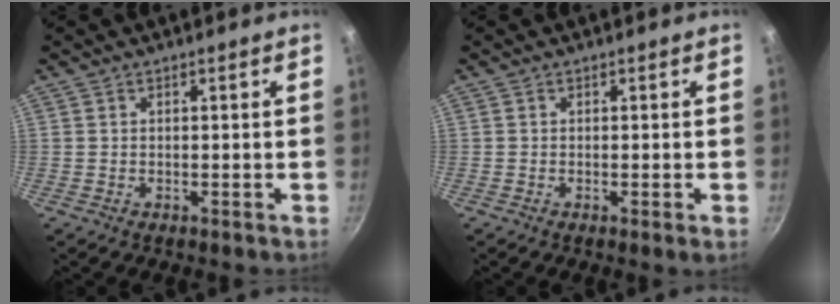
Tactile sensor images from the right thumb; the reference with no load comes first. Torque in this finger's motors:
{"motor_torque": [0.21, 0.49, -0.19, -0.01, 0.11]}